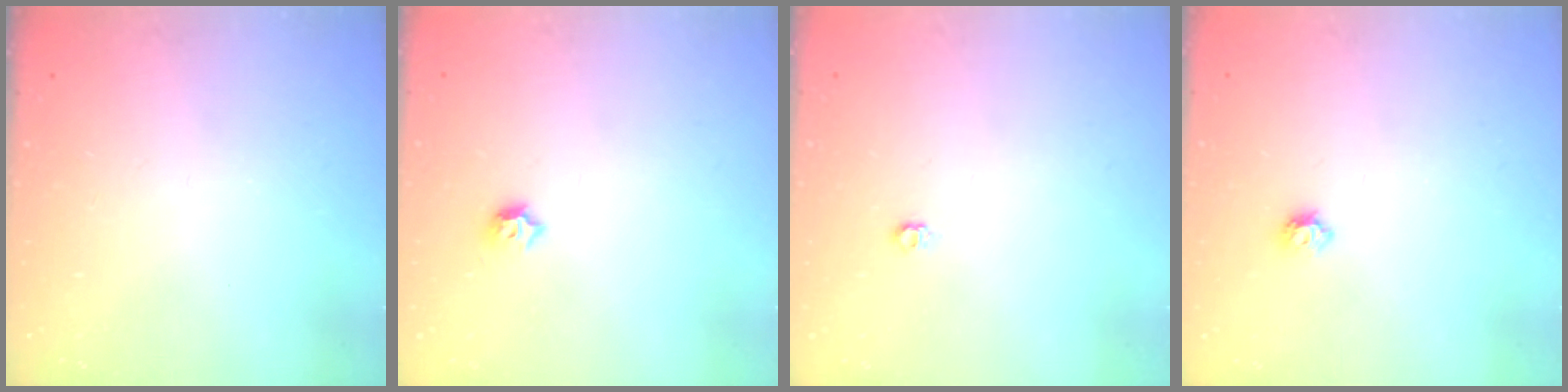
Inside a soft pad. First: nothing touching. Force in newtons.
{"total": 3.8, "press": 3.8, "slide": 0.8}
{"total": 3.7, "press": 3.7, "slide": 0.4}
{"total": 4.9, "press": 4.9, "slide": 0.8}